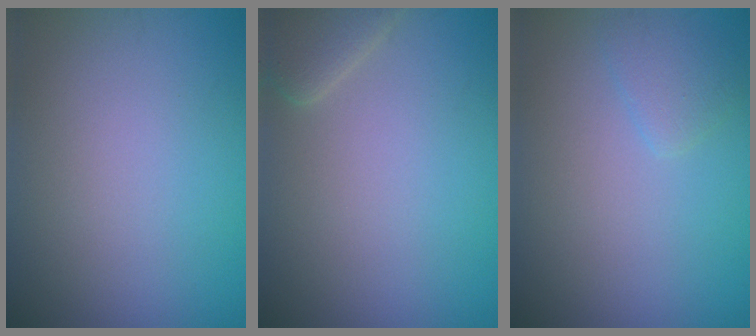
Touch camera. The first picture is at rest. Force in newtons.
{"total": 2.6, "press": 2.6, "slide": 0.2}
{"total": 1.5, "press": 1.5, "slide": 0.1}